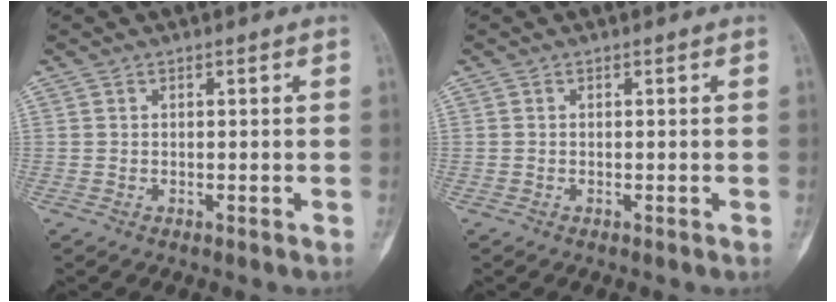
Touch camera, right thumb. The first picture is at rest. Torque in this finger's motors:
{"motor_torque": [0.01, 0.55, -0.16, 0.03, 0.01]}